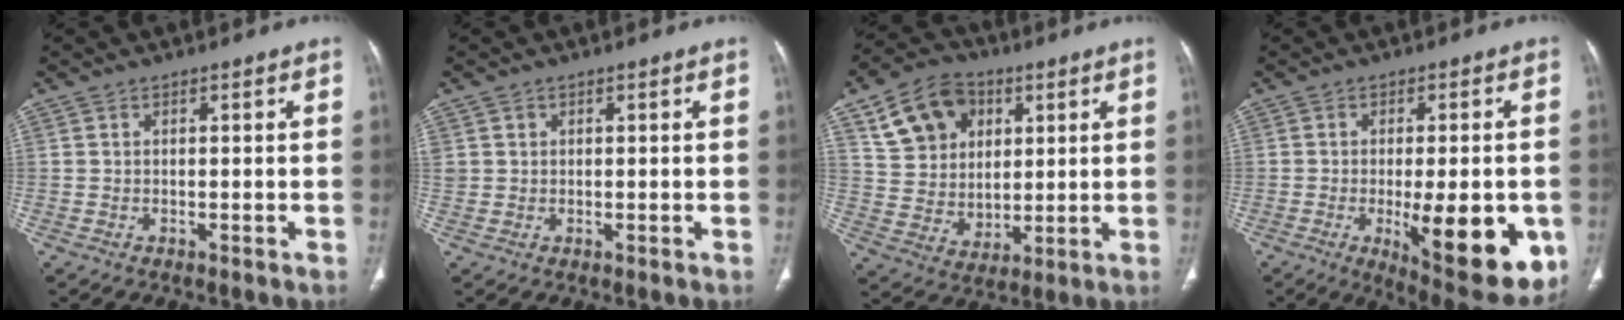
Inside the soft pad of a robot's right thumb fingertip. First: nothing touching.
{"total": 2.0, "force": [0.7, 1.8, 0.5], "torque": [0.003, 0.001, 0.016]}
{"total": 15.0, "force": [6.2, 11.6, 7.2], "torque": [-0.092, -0.012, 0.114]}
{"total": 18.8, "force": [-5.0, 6.7, 16.9], "torque": [-0.182, -0.017, -0.046]}